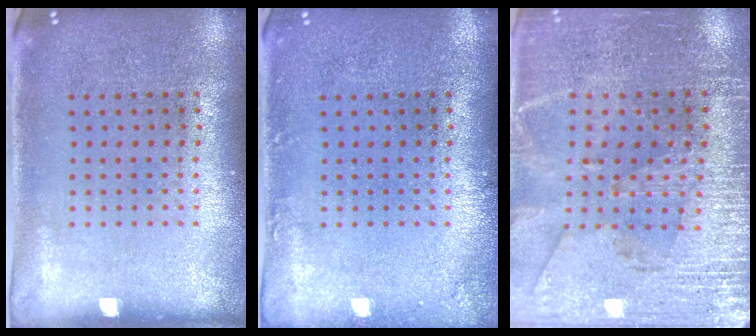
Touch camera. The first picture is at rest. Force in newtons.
{"total": 1.0, "press": 1.0, "slide": 0.2}
{"total": 3.1, "press": 2.9, "slide": 1.1}